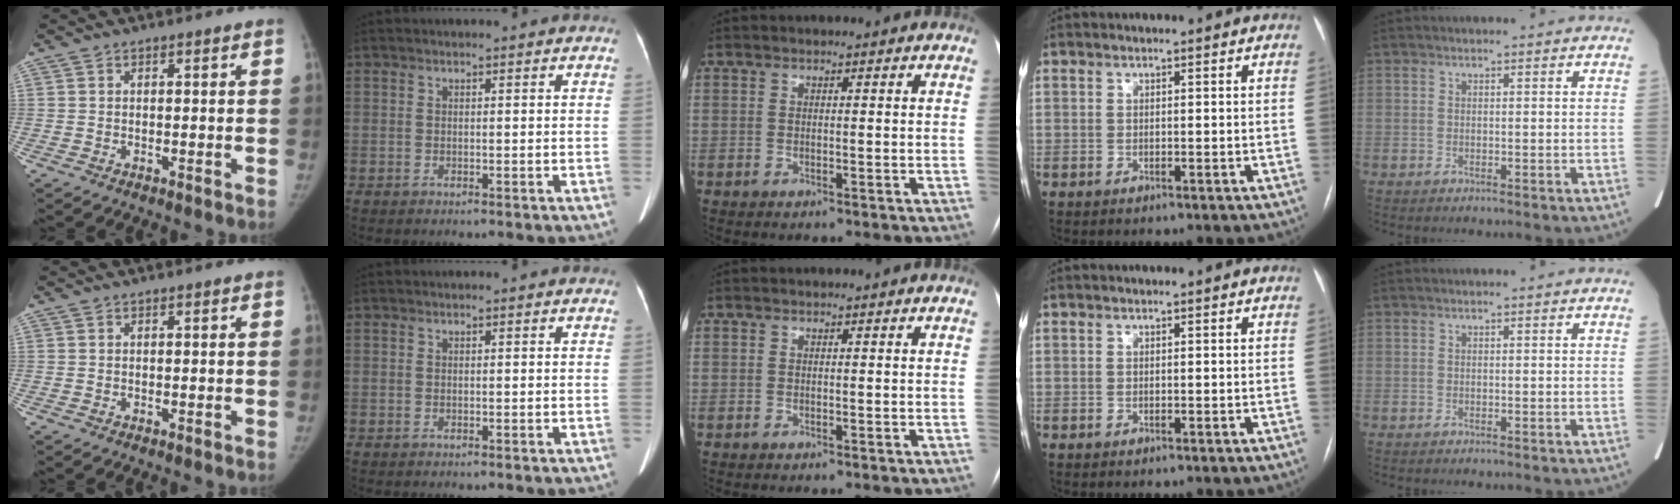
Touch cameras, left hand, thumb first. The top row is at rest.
{}